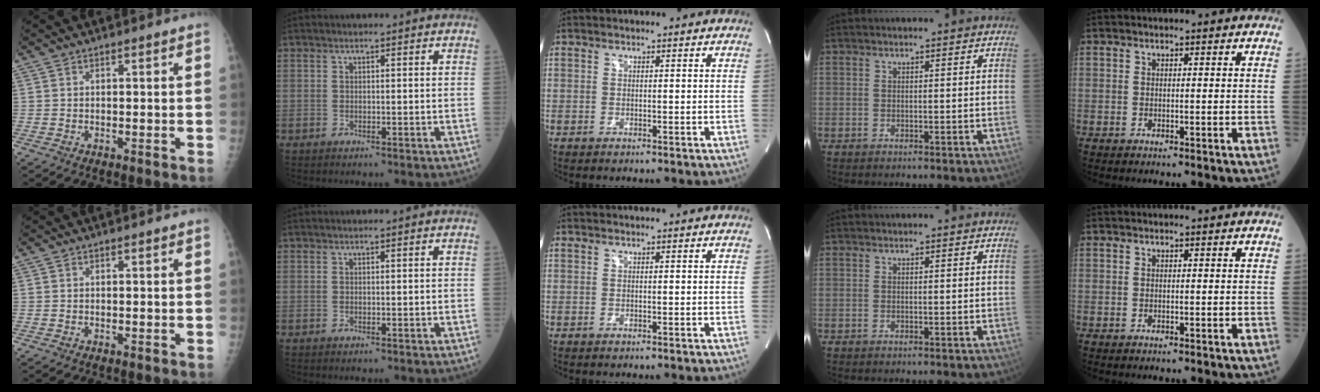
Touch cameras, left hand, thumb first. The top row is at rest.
{}